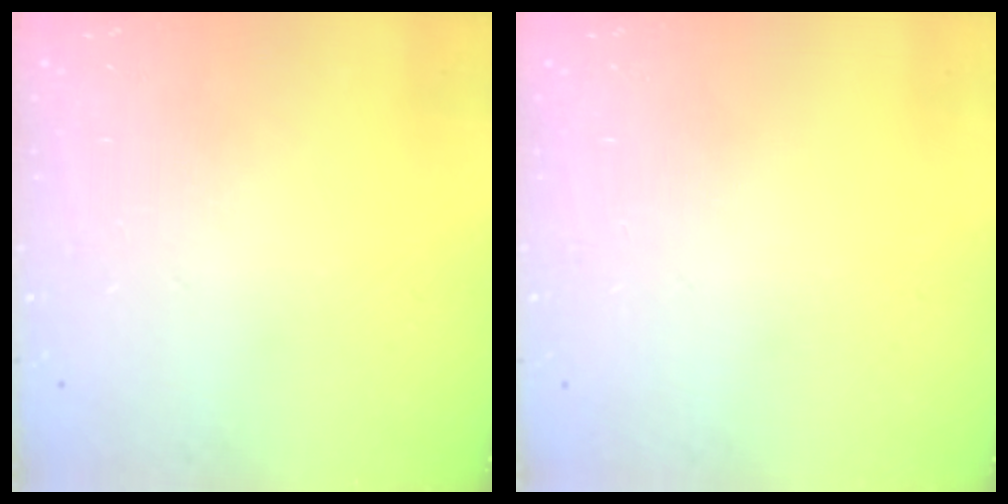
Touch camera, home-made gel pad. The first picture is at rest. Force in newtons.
{"total": 0.0}